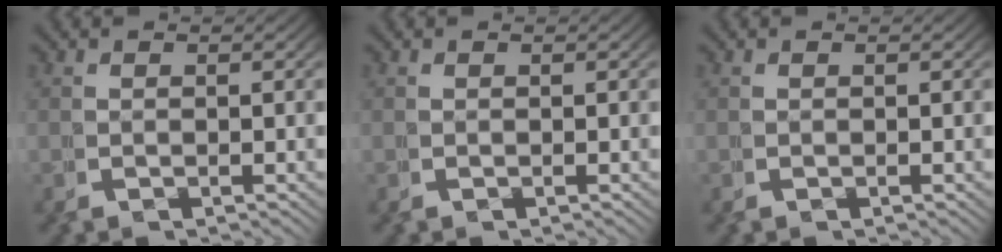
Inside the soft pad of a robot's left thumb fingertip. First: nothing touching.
{"total": 0.0}
{"total": 0.0}